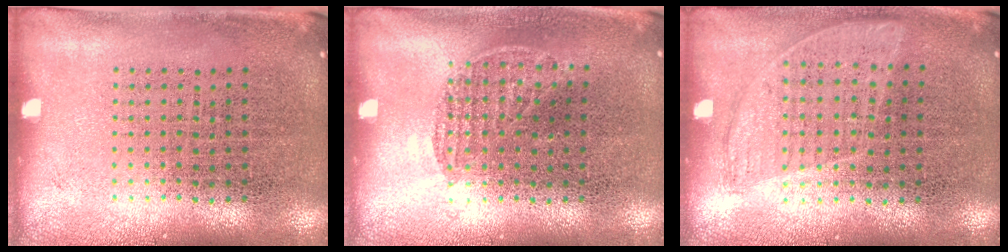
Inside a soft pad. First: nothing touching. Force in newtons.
{"total": 0.5, "press": 0.4, "slide": 0.4}
{"total": 0.9, "press": 0.8, "slide": 0.5}